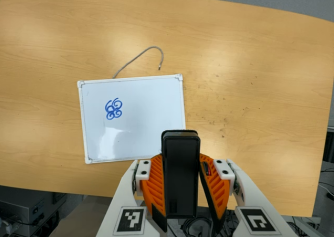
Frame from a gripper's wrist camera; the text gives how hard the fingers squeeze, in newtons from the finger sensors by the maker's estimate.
{"total": 6.1, "left": 4.8, "right": 7.4}